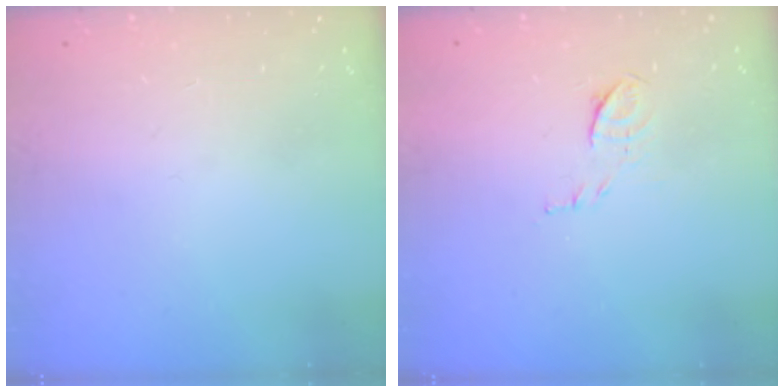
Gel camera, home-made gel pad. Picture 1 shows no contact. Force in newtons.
{"total": 6.5, "press": 6.4, "slide": 1.1}